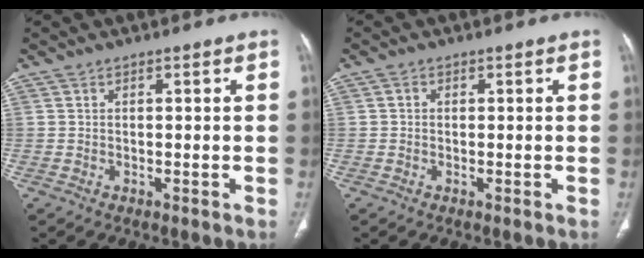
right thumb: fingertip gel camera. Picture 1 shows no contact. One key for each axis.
{"total": 0.8, "fx": 0.0, "fy": 0.7, "fz": 0.3, "tx": -0.003, "ty": 0.002, "tz": -0.001}